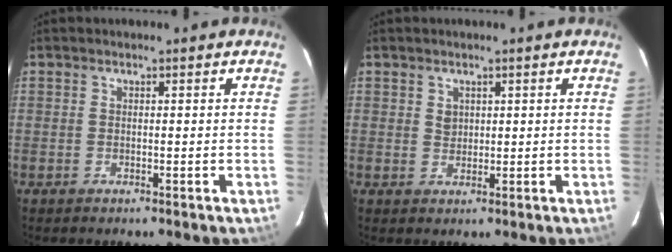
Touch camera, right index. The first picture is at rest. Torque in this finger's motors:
{"motor_torque": [-0.02, 0.10, 0.08, 0.02]}